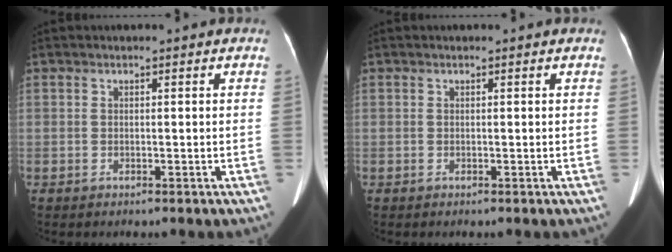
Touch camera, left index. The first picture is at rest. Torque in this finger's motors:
{"motor_torque": [0.11, 0.04, 0.00, -0.01]}